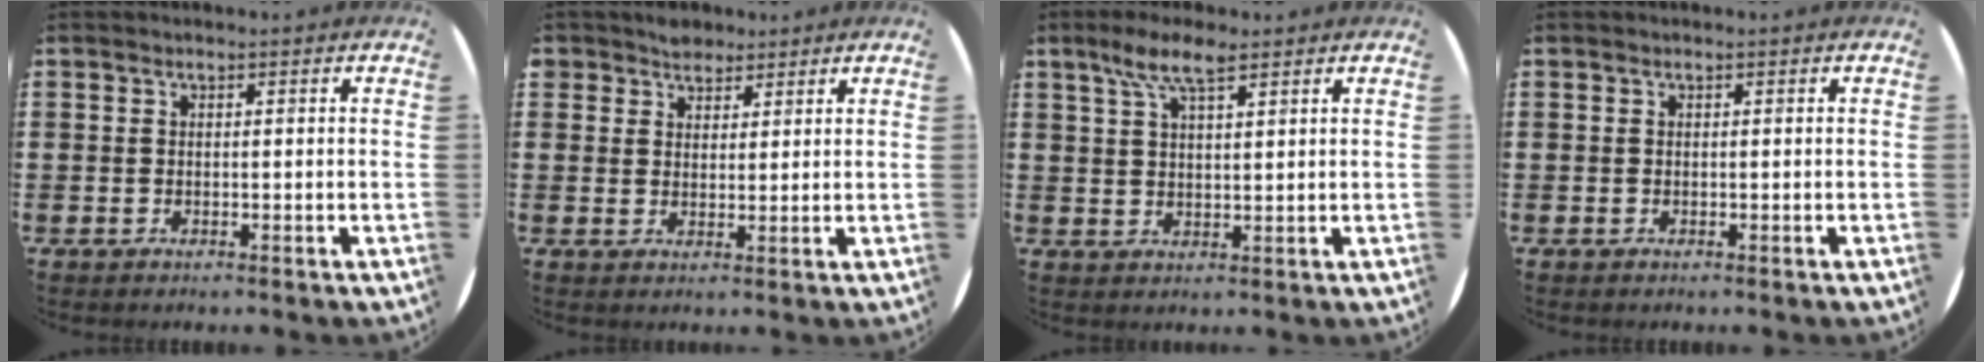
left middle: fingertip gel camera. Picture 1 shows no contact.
{"total": 3.0, "force": [2.6, 1.6, 0.0], "torque": [0.000, 0.005, 0.048]}
{"total": 6.0, "force": [4.1, 1.6, 4.2], "torque": [-0.090, 0.006, 0.071]}
{"total": 0.0}